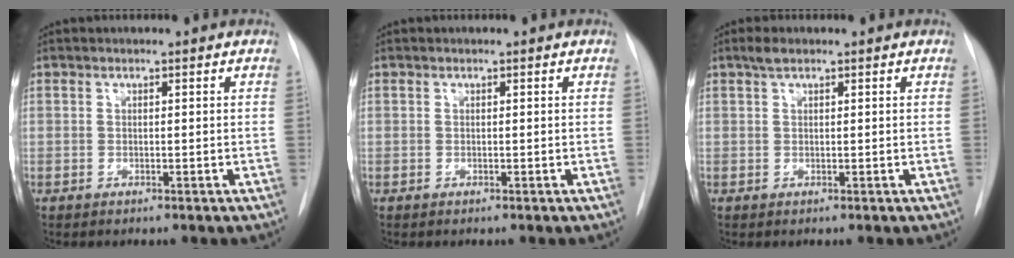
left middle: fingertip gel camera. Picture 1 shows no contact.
{"total": 0.0}
{"total": 1.6, "force": [1.2, 0.4, 1.0], "torque": [-0.024, 0.010, 0.022]}